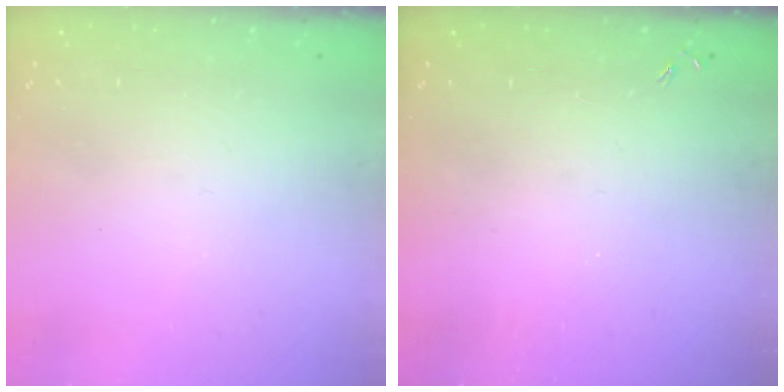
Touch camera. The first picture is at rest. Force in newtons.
{"total": 0.0}